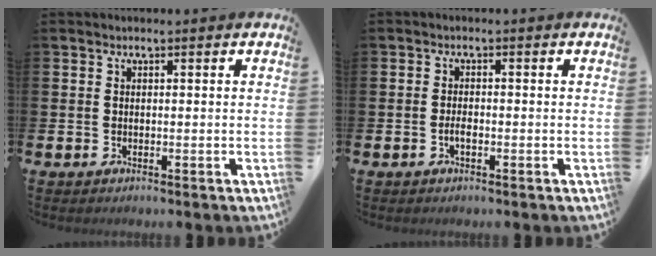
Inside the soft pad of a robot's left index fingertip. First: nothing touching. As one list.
[{"total": 1.4, "force": [-0.6, 0.6, 1.2], "torque": [-0.019, -0.001, -0.012]}]